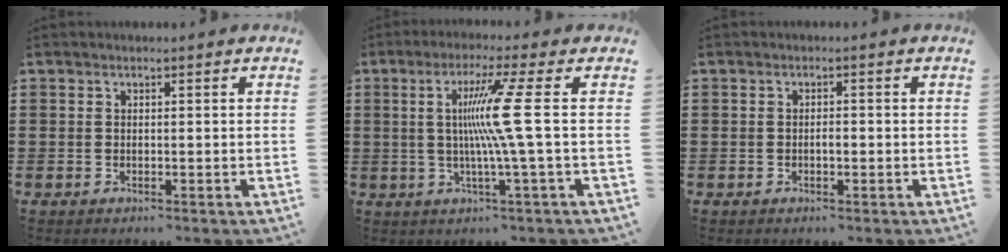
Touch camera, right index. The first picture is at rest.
{"total": 9.4, "force": [0.7, -1.6, 9.3], "torque": [-0.197, -0.014, -0.009]}
{"total": 1.2, "force": [-0.4, 0.4, 1.0], "torque": [-0.021, -0.002, -0.007]}